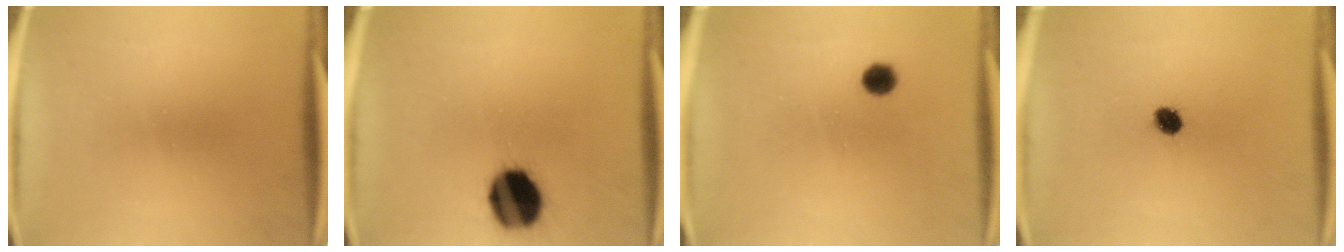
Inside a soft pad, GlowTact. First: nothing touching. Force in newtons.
{"total": 14.9}
{"total": 2.5}
{"total": 3.5}